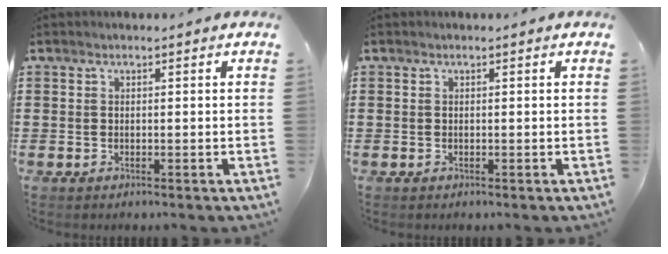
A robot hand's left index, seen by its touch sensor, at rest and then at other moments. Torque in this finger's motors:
{"motor_torque": [0.00, 0.00, 0.00, 0.00]}